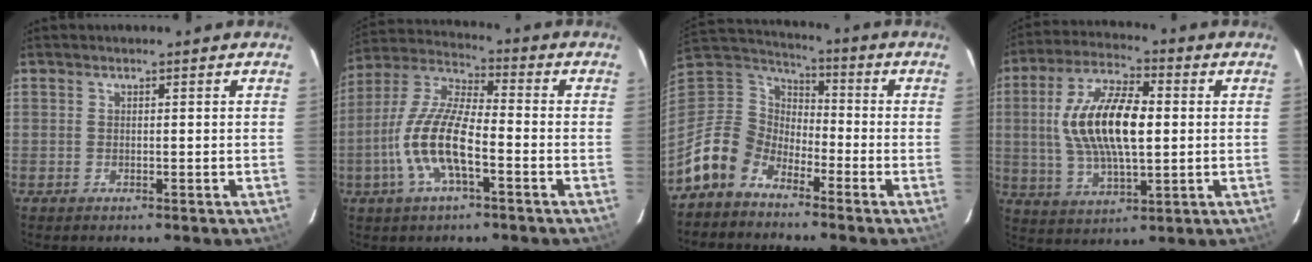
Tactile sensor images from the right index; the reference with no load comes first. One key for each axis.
{"total": 13.6, "fx": -4.5, "fy": 4.2, "fz": 12.1, "tx": -0.257, "ty": -0.001, "tz": -0.091}
{"total": 10.9, "fx": -7.9, "fy": 6.7, "fz": 3.5, "tx": -0.092, "ty": 0.027, "tz": -0.166}
{"total": 16.0, "fx": 1.3, "fy": 6.6, "fz": 14.5, "tx": -0.281, "ty": 0.011, "tz": 0.025}